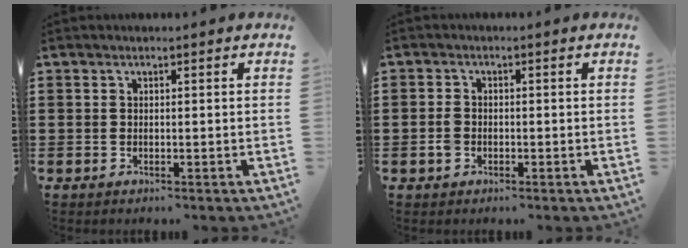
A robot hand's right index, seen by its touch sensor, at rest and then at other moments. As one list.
[{"total": 1.9, "force": [-0.8, 1.3, 1.2], "torque": [-0.038, -0.005, -0.020]}]